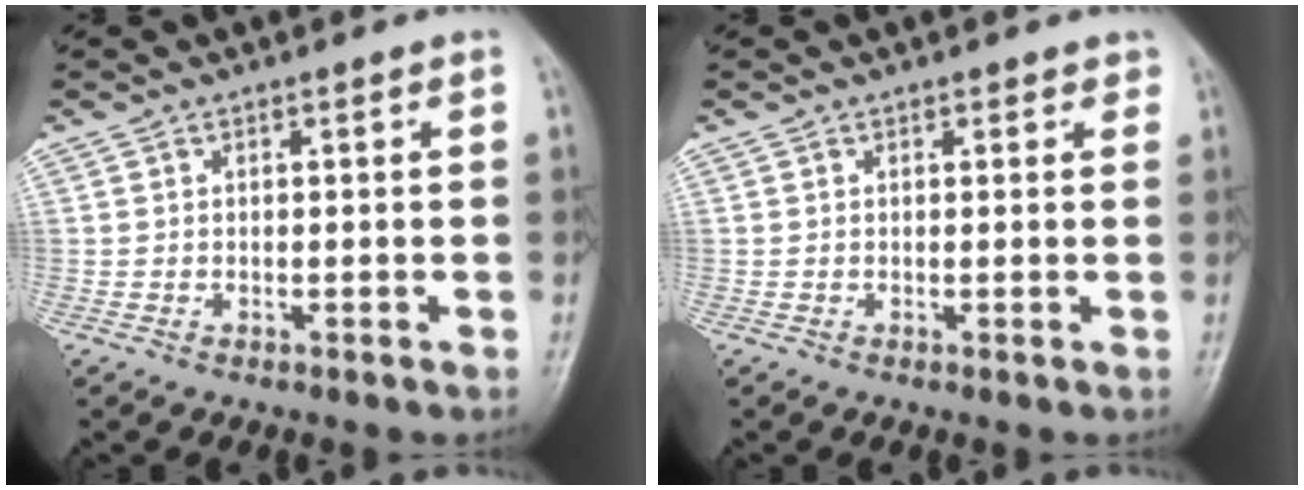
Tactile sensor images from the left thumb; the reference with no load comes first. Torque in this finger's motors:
{"motor_torque": [-0.09, 0.00, -0.35, 0.06, -0.02]}